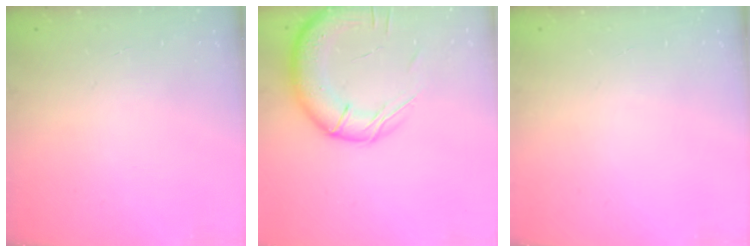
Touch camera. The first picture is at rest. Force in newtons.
{"total": 15.7, "press": 15.3, "slide": 3.2}
{"total": 0.0}